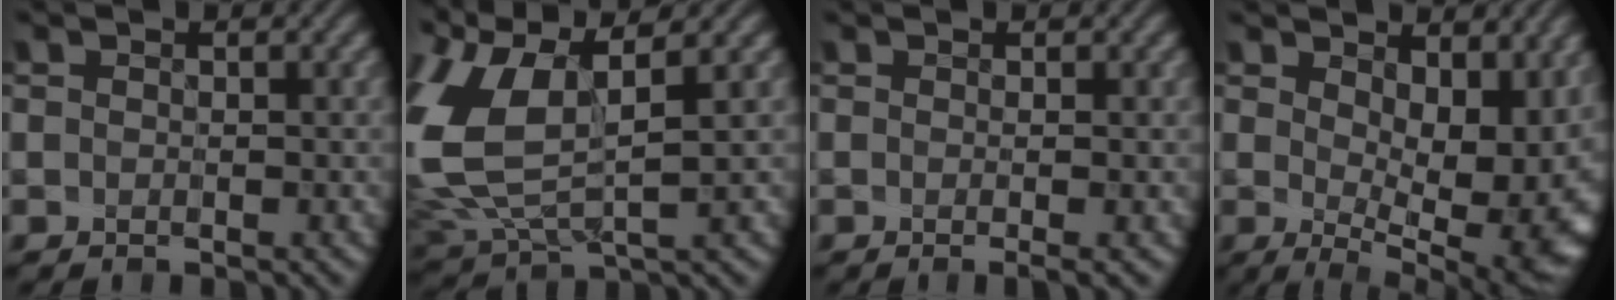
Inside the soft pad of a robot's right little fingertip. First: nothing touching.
{"total": 9.8, "force": [2.7, 4.8, 8.1], "torque": [-0.222, -0.001, 0.071]}
{"total": 1.6, "force": [-0.4, 0.3, 1.5], "torque": [-0.021, -0.005, -0.001]}
{"total": 13.0, "force": [-0.1, 7.2, 10.9], "torque": [-0.138, -0.023, 0.024]}